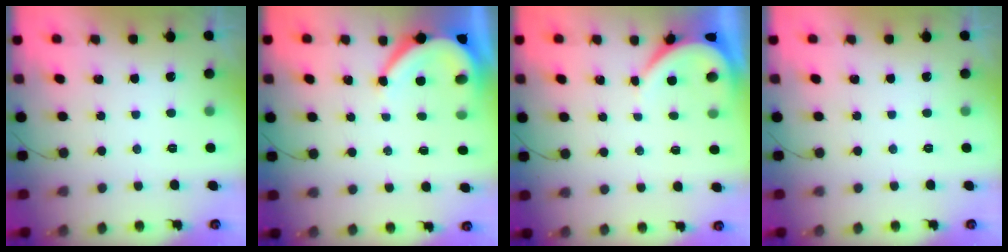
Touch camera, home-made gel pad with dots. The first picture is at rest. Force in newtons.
{"total": 7.4, "press": 7.3, "slide": 1.0}
{"total": 3.4, "press": 3.4, "slide": 0.5}
{"total": 0.0}